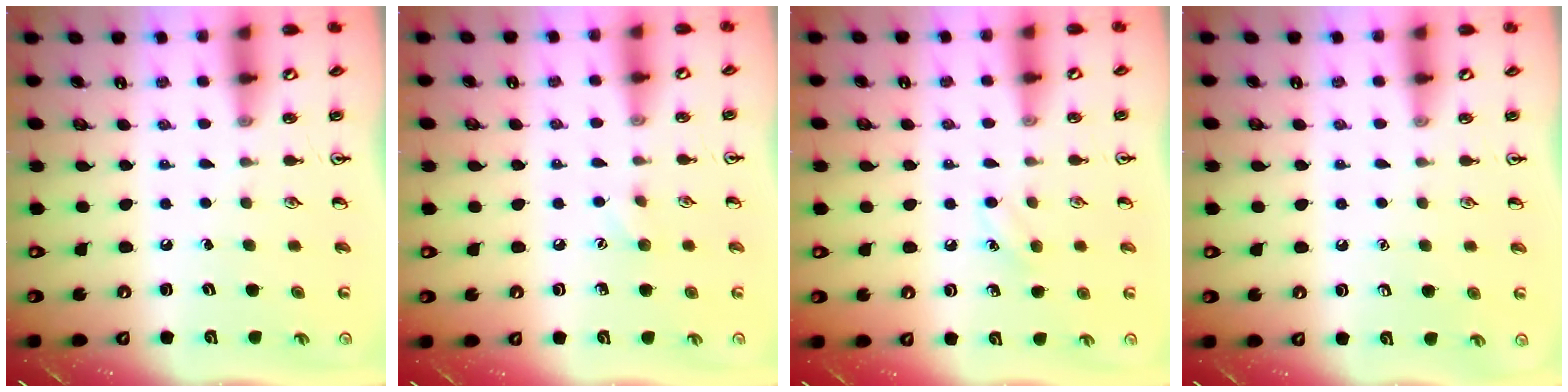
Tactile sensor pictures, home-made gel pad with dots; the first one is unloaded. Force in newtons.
{"total": 3.9, "press": 3.7, "slide": 1.3}
{"total": 4.9, "press": 4.7, "slide": 1.4}
{"total": 0.0}